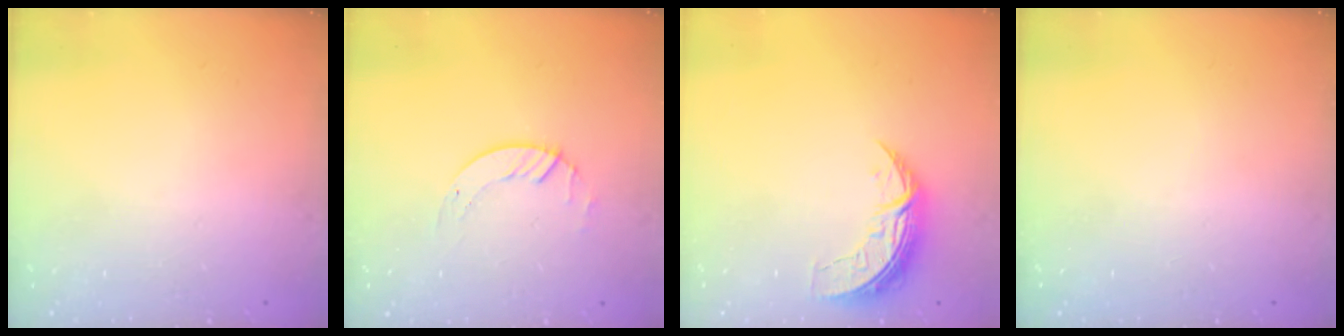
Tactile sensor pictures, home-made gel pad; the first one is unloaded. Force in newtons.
{"total": 2.0, "press": 2.0, "slide": 0.2}
{"total": 7.1, "press": 7.0, "slide": 0.4}
{"total": 0.0}